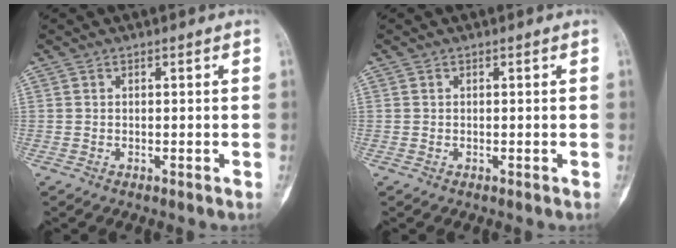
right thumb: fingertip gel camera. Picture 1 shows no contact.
{"total": 0.0}